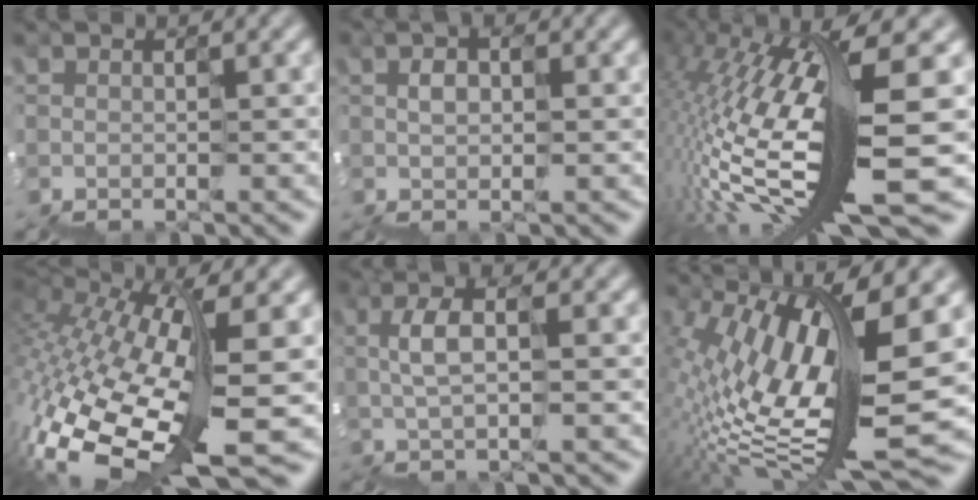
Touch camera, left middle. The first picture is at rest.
{"total": 0.5, "force": [0.3, 0.3, 0.3], "torque": [-0.002, 0.013, 0.003]}
{"total": 13.4, "force": [-0.7, 2.0, 13.2], "torque": [-0.260, 0.001, -0.006]}
{"total": 10.9, "force": [-2.7, 3.6, 9.9], "torque": [-0.242, -0.007, -0.035]}
{"total": 1.4, "force": [0.8, 0.2, 1.2], "torque": [-0.034, 0.013, 0.010]}
{"total": 12.5, "force": [1.6, 3.3, 12.0], "torque": [-0.229, 0.000, 0.036]}